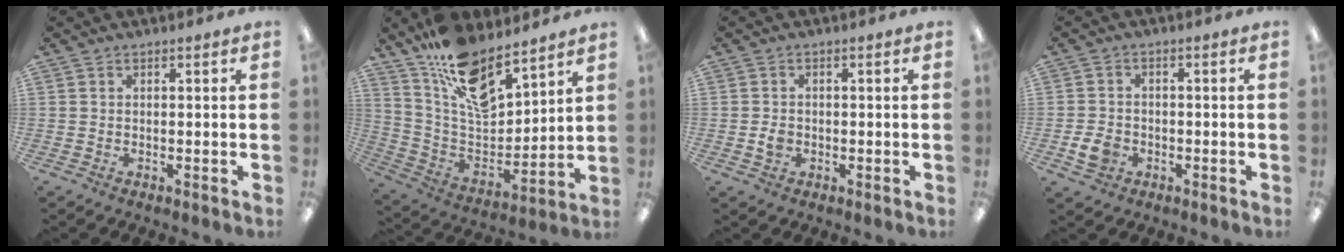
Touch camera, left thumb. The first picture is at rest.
{"total": 16.2, "force": [12.0, 6.7, 8.6], "torque": [-0.163, -0.073, 0.220]}
{"total": 2.4, "force": [-0.4, 1.9, 1.4], "torque": [-0.016, 0.000, -0.010]}
{"total": 4.5, "force": [-1.9, 3.4, 2.4], "torque": [-0.049, 0.005, -0.035]}